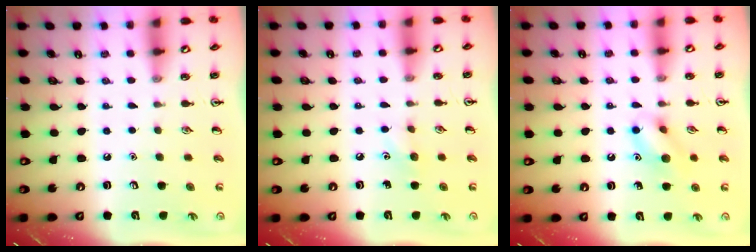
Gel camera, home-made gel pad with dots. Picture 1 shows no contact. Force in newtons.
{"total": 5.1, "press": 4.8, "slide": 1.8}
{"total": 10.0, "press": 9.9, "slide": 0.7}